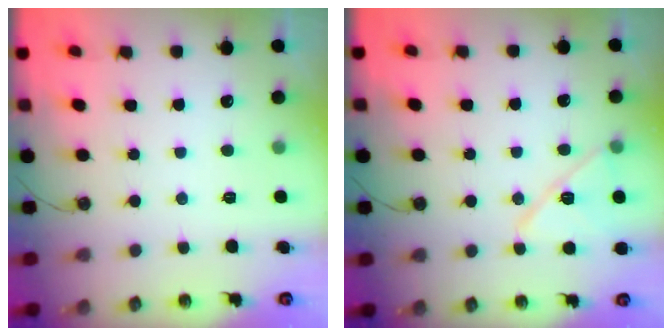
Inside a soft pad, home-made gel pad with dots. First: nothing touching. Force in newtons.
{"total": 12.3, "press": 12.2, "slide": 1.6}